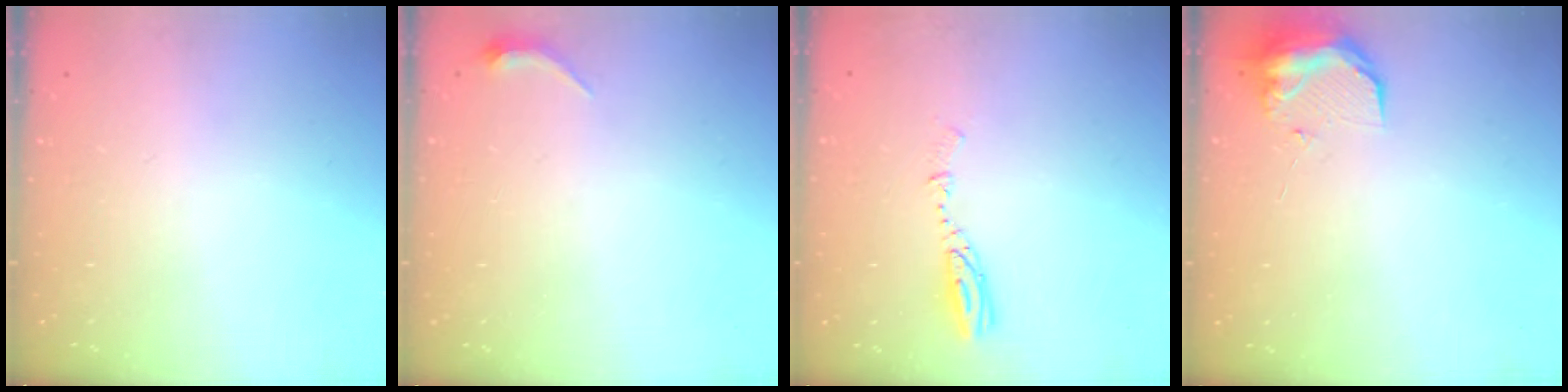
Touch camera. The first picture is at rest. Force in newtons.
{"total": 3.5, "press": 3.4, "slide": 0.7}
{"total": 4.0, "press": 3.9, "slide": 0.2}
{"total": 9.3, "press": 9.2, "slide": 0.7}